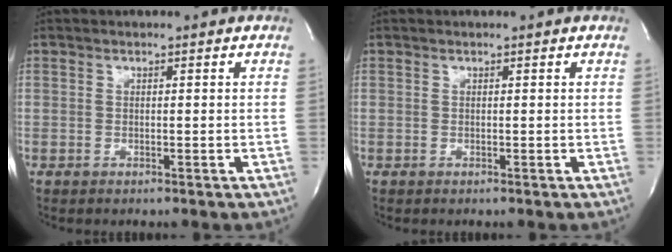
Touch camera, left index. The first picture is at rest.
{"total": 0.0}